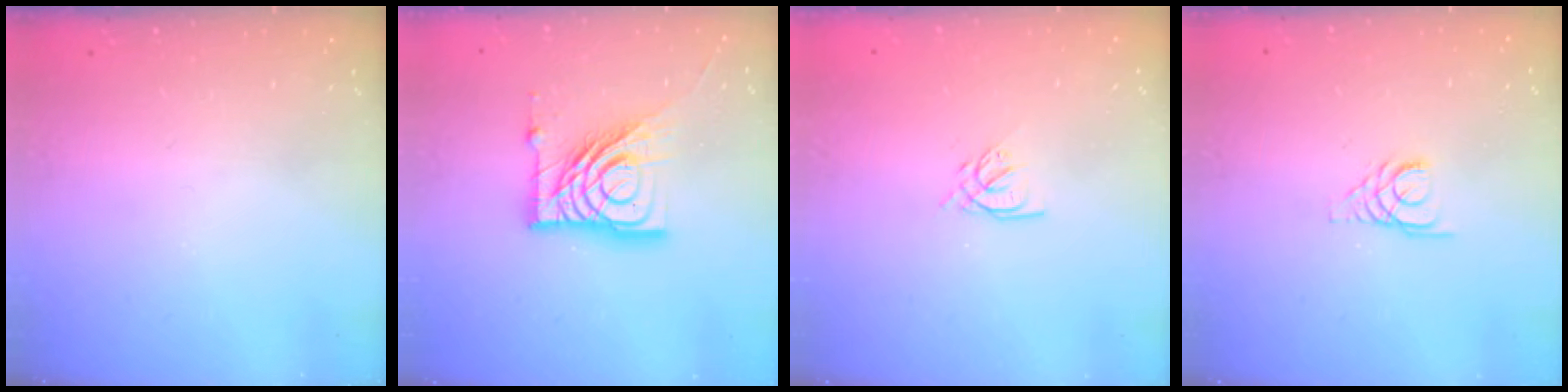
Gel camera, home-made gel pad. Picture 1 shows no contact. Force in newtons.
{"total": 15.9, "press": 15.8, "slide": 1.4}
{"total": 3.3, "press": 3.3, "slide": 0.3}
{"total": 3.4, "press": 3.3, "slide": 0.3}